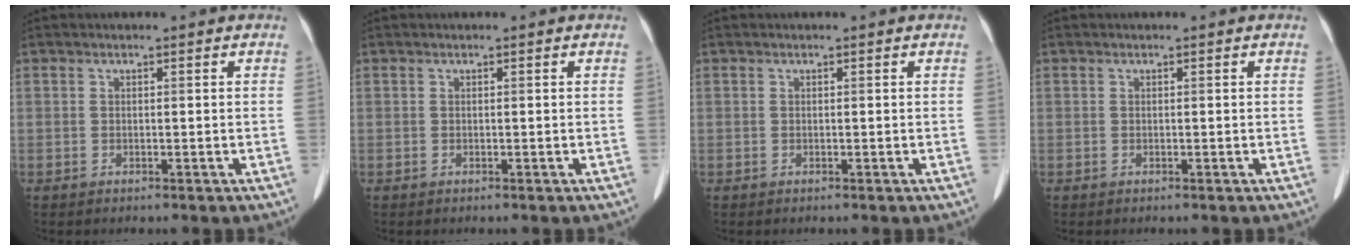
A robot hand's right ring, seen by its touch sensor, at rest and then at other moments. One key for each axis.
{"total": 0.0}
{"total": 0.0}
{"total": 0.0}